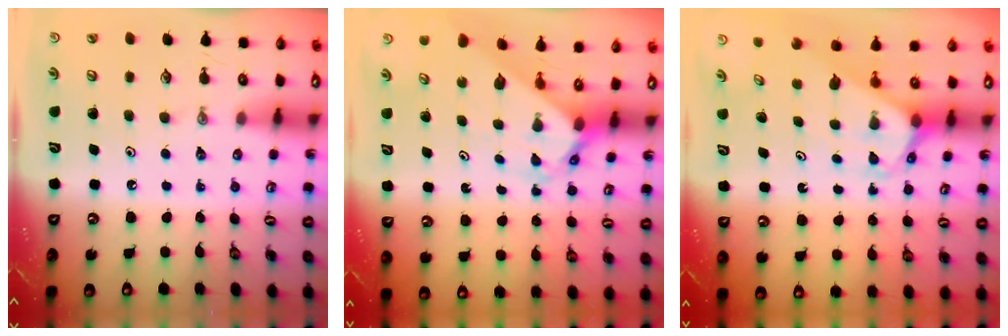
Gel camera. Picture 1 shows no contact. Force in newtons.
{"total": 2.3, "press": 2.3, "slide": 0.2}
{"total": 2.4, "press": 2.4, "slide": 0.2}